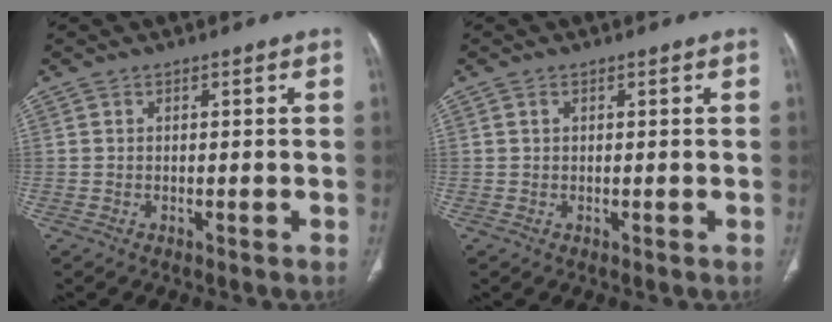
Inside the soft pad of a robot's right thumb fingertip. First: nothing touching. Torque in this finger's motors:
{"motor_torque": [0.01, -0.63, -0.03, 0.01, -0.03]}